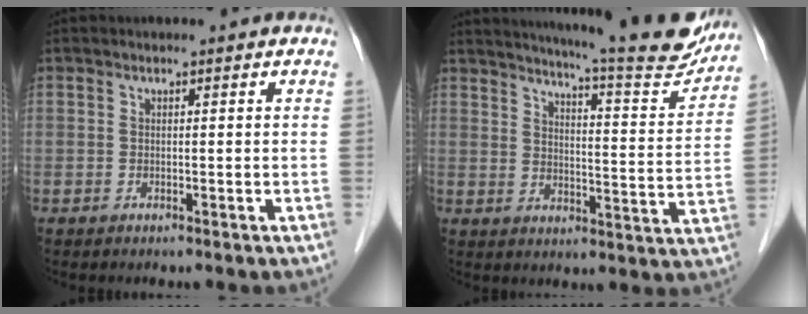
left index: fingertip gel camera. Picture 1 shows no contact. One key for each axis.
{"total": 18.9, "fx": 17.2, "fy": 1.3, "fz": 7.6, "tx": -0.109, "ty": -0.054, "tz": 0.210}